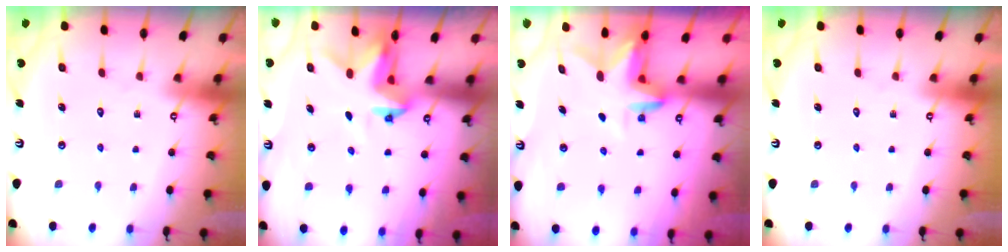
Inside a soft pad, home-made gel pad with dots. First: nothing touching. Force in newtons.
{"total": 3.8, "press": 3.8, "slide": 0.2}
{"total": 3.1, "press": 3.1, "slide": 0.3}
{"total": 0.0}